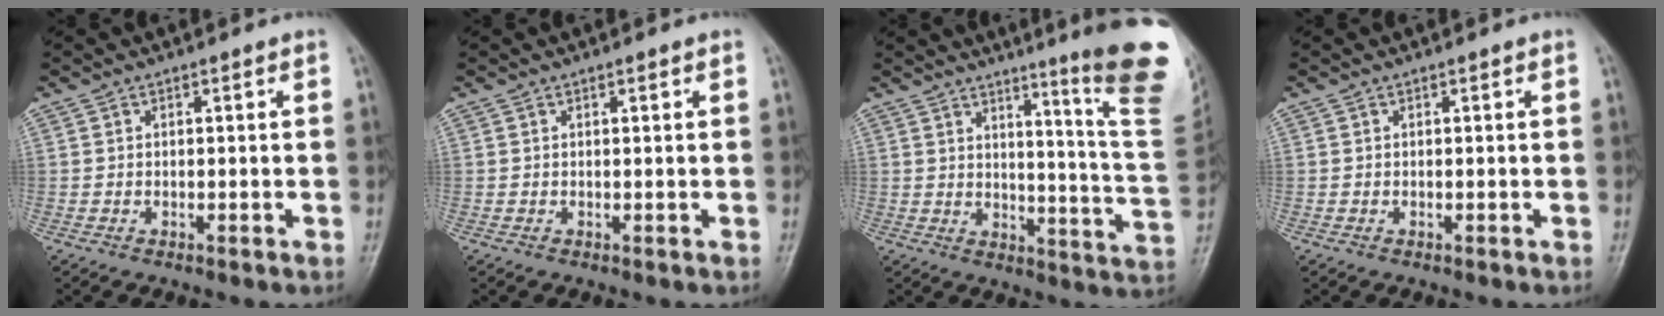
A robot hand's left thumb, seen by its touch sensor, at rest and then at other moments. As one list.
[{"total": 0.6, "force": [0.4, 0.2, 0.5], "torque": [-0.009, -0.001, 0.005]}, {"total": 18.9, "force": [11.2, 0.9, 15.2], "torque": [-0.170, -0.089, 0.139]}, {"total": 0.0}]